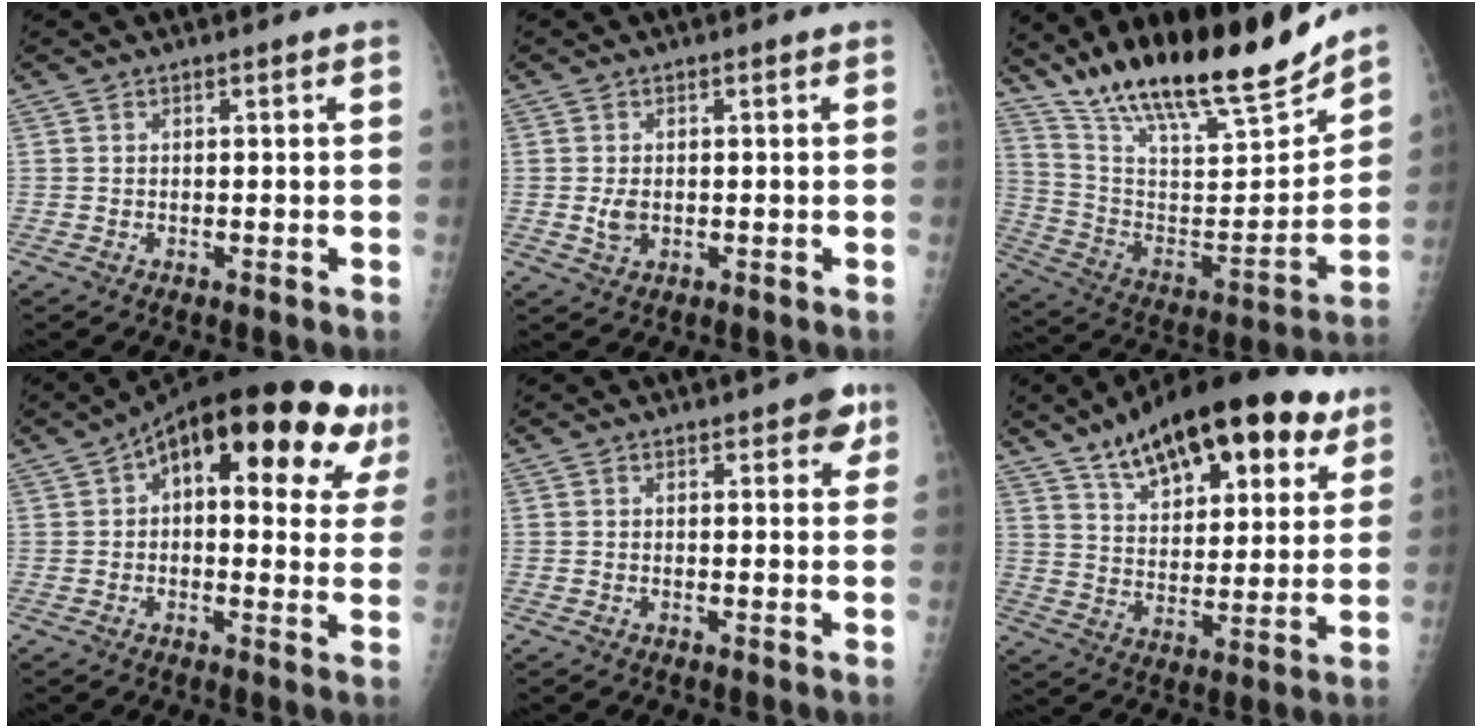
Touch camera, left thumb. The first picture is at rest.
{"total": 2.6, "force": [-0.1, 1.6, 2.0], "torque": [-0.034, -0.002, 0.001]}
{"total": 25.1, "force": [20.2, 5.6, 13.8], "torque": [-0.199, -0.090, 0.343]}
{"total": 22.9, "force": [9.1, 10.0, 18.4], "torque": [-0.233, 0.028, 0.117]}
{"total": 3.8, "force": [2.1, 1.8, 2.6], "torque": [-0.009, -0.005, 0.019]}
{"total": 23.9, "force": [14.2, 10.3, 16.3], "torque": [-0.219, -0.033, 0.221]}